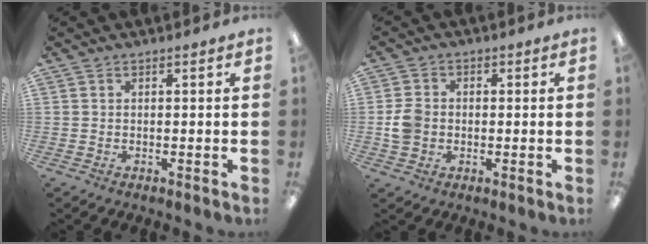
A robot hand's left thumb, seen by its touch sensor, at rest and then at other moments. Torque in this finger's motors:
{"motor_torque": [-0.41, 0.50, 0.25, -0.42, 0.00]}